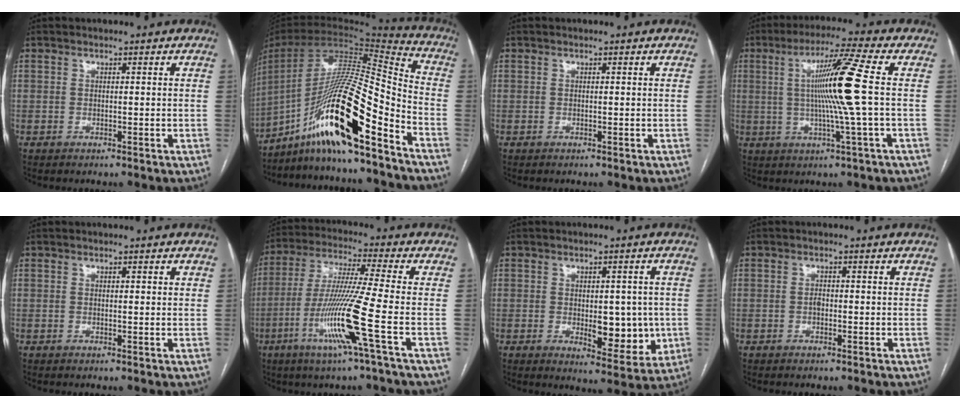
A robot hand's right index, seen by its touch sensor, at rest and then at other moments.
{"total": 22.5, "force": [-13.8, 1.4, 17.7], "torque": [-0.335, -0.006, -0.252]}
{"total": 0.0}
{"total": 11.4, "force": [0.7, -2.2, 11.2], "torque": [-0.200, 0.000, 0.014]}
{"total": 0.7, "force": [0.3, 0.2, 0.6], "torque": [-0.011, 0.001, 0.003]}
{"total": 13.6, "force": [-4.8, -2.0, 12.6], "torque": [-0.253, -0.024, -0.098]}
{"total": 8.8, "force": [-0.9, 4.3, 7.6], "torque": [-0.084, -0.002, 0.000]}
{"total": 1.0, "force": [-0.3, 0.6, 0.7], "torque": [-0.013, 0.002, -0.006]}